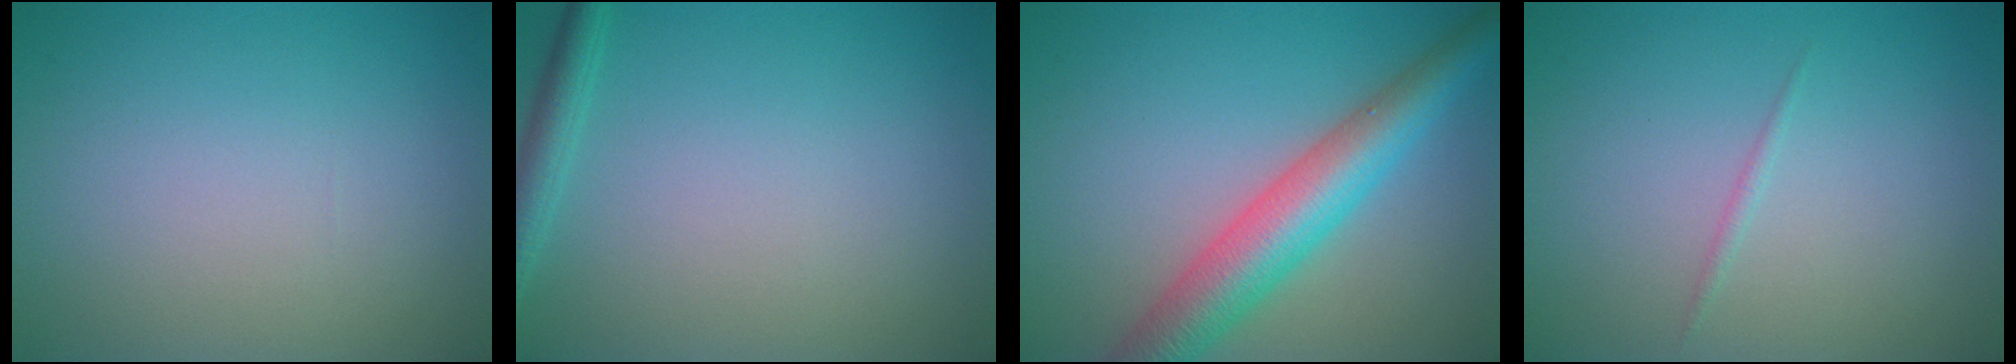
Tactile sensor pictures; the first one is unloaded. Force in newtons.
{"total": 1.9, "press": 1.9, "slide": 0.1}
{"total": 6.8, "press": 6.8, "slide": 0.1}
{"total": 0.5, "press": 0.5, "slide": 0.0}